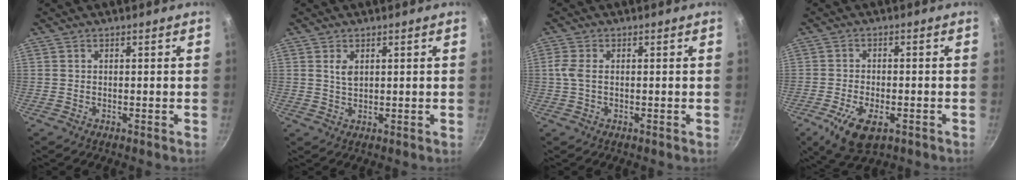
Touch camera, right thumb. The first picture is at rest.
{"total": 2.6, "force": [0.9, 1.5, 1.9], "torque": [-0.032, -0.006, 0.018]}
{"total": 3.2, "force": [0.1, 1.9, 2.6], "torque": [-0.064, 0.005, -0.001]}
{"total": 9.2, "force": [-3.9, 4.5, 6.9], "torque": [-0.127, 0.001, -0.063]}